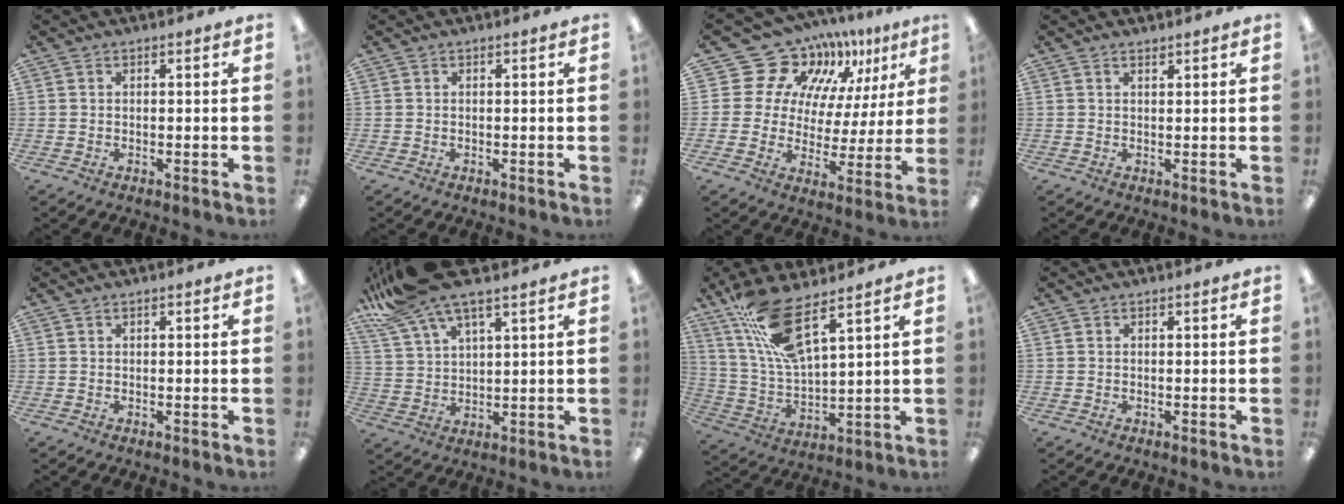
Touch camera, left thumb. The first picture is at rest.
{"total": 0.0}
{"total": 17.8, "force": [13.0, 11.1, 4.9], "torque": [-0.092, -0.102, 0.246]}
{"total": 1.0, "force": [0.9, 0.1, 0.2], "torque": [-0.006, -0.001, 0.017]}
{"total": 0.6, "force": [0.2, 0.3, 0.4], "torque": [-0.008, 0.004, 0.003]}
{"total": 12.8, "force": [10.1, 2.8, 7.4], "torque": [-0.166, -0.040, 0.182]}
{"total": 14.0, "force": [9.8, 3.4, 9.4], "torque": [-0.196, -0.041, 0.174]}
{"total": 0.0}